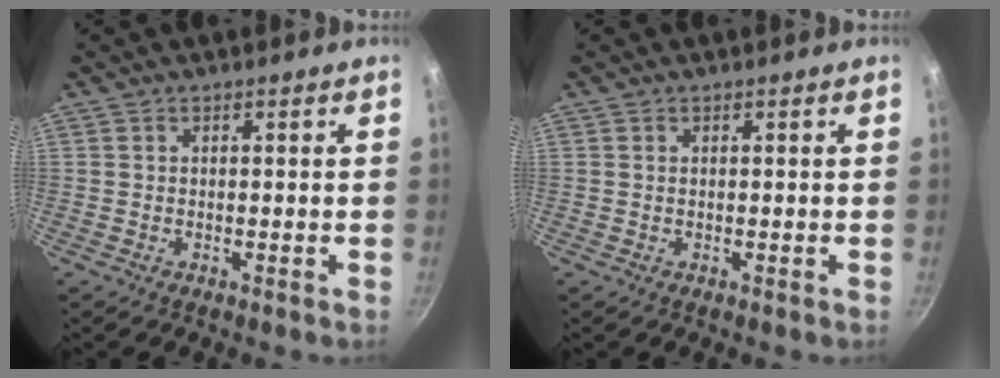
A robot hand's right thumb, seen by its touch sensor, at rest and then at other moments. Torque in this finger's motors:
{"motor_torque": [0.19, 0.10, 0.15, -0.19, 0.02]}